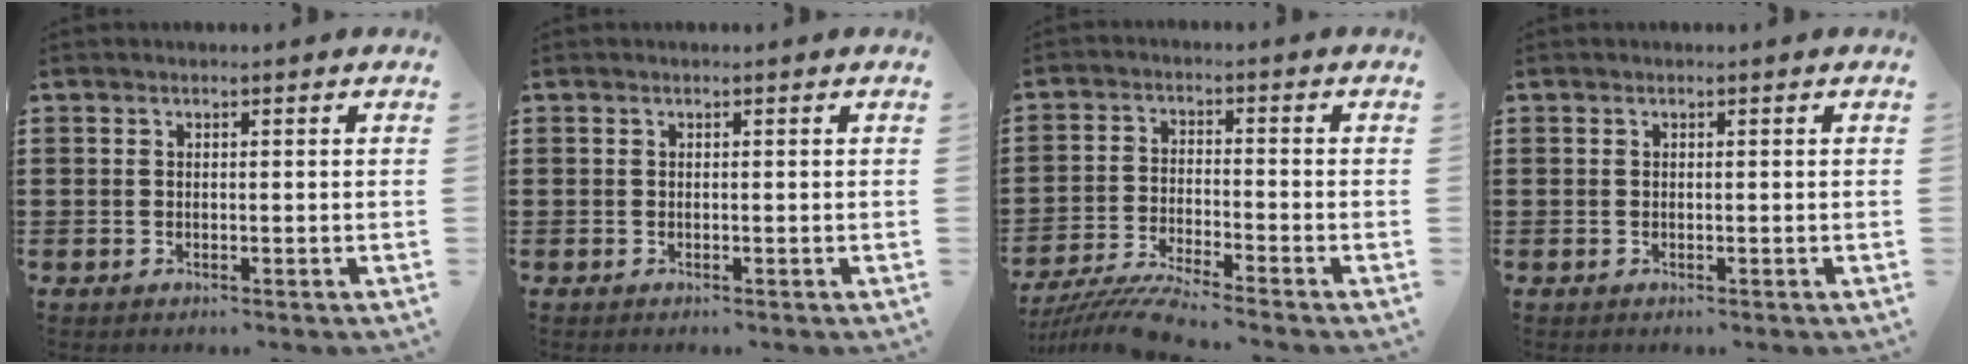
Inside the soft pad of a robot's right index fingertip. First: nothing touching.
{"total": 0.0}
{"total": 5.8, "force": [-5.5, -0.7, 1.8], "torque": [-0.045, -0.020, -0.110]}
{"total": 0.0}